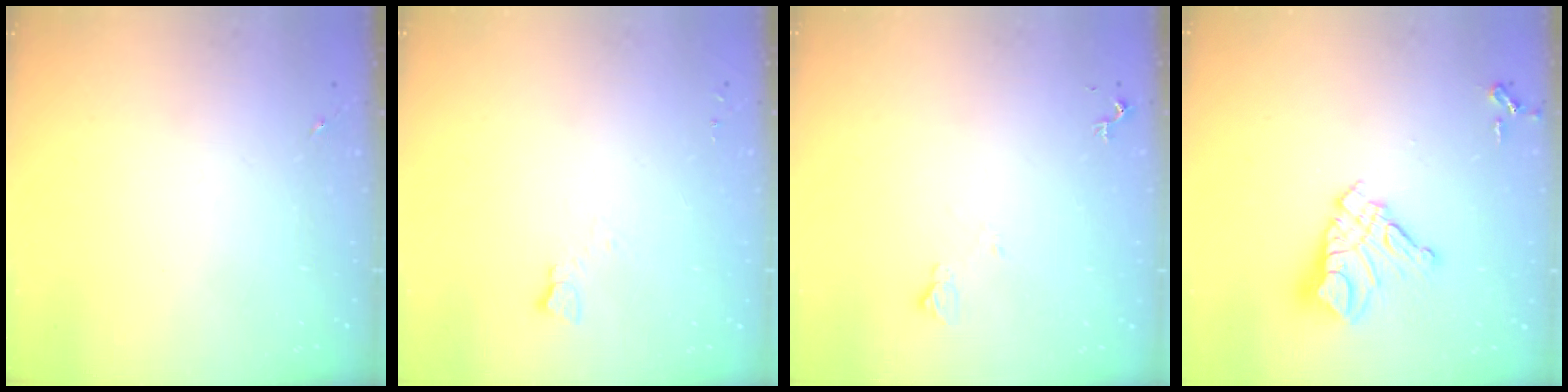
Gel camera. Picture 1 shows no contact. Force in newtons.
{"total": 2.8, "press": 2.7, "slide": 0.3}
{"total": 5.1, "press": 5.1, "slide": 0.7}
{"total": 14.6, "press": 14.5, "slide": 1.6}